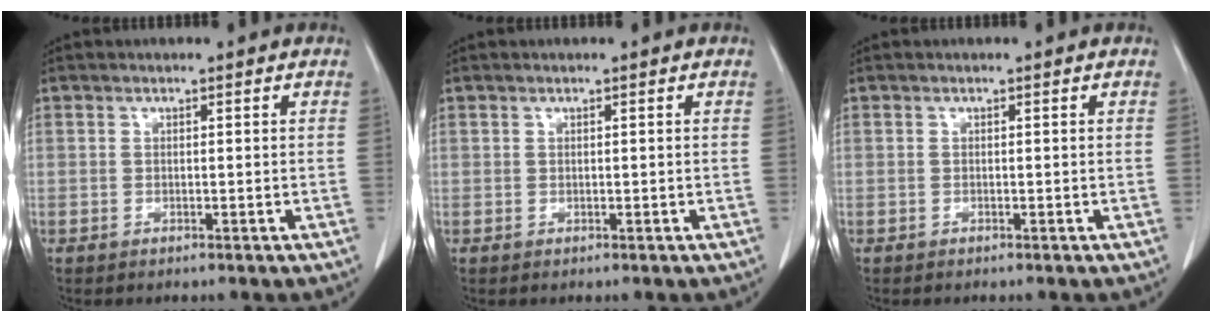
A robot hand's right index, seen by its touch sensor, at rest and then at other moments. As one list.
[{"total": 0.0}, {"total": 0.0}]